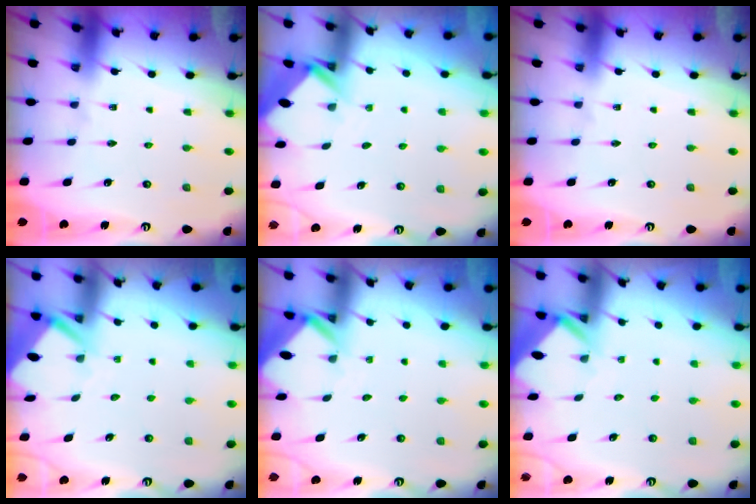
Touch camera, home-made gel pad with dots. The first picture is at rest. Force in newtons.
{"total": 2.7, "press": 2.7, "slide": 0.1}
{"total": 0.0}
{"total": 3.3, "press": 3.2, "slide": 0.3}
{"total": 2.8, "press": 2.8, "slide": 0.2}
{"total": 2.9, "press": 2.9, "slide": 0.2}